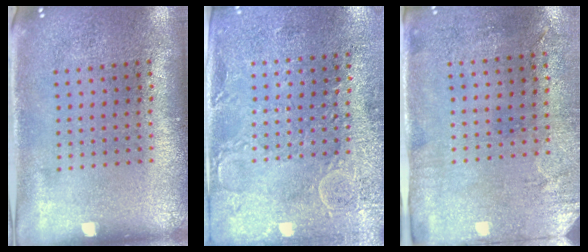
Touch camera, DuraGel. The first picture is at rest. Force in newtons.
{"total": 2.8, "press": 2.5, "slide": 1.2}
{"total": 2.9, "press": 2.4, "slide": 1.7}